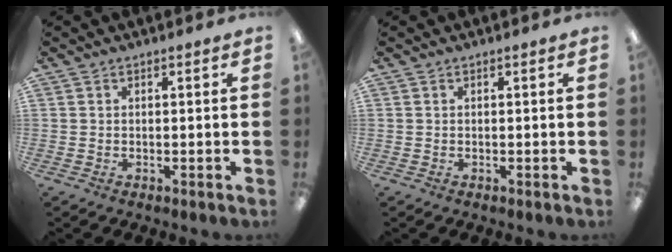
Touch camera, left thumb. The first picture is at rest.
{"total": 0.0}